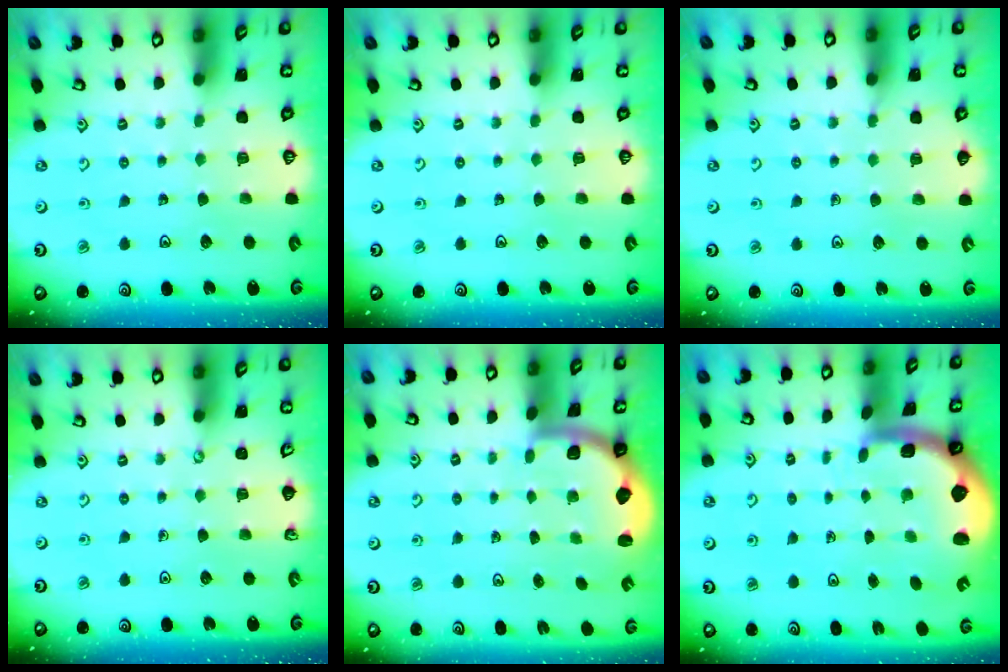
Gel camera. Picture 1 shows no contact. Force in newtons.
{"total": 0.0}
{"total": 2.9, "press": 2.8, "slide": 0.5}
{"total": 0.0}
{"total": 1.9, "press": 1.8, "slide": 0.5}
{"total": 3.9, "press": 3.0, "slide": 2.5}